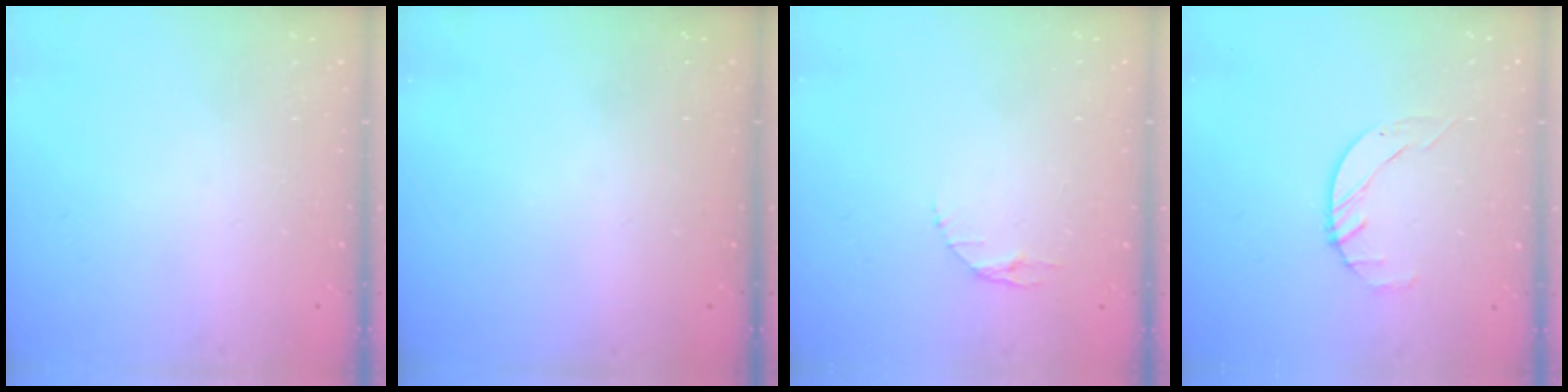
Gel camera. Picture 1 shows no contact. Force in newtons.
{"total": 0.0}
{"total": 2.9, "press": 2.9, "slide": 0.4}
{"total": 2.1, "press": 2.0, "slide": 0.3}